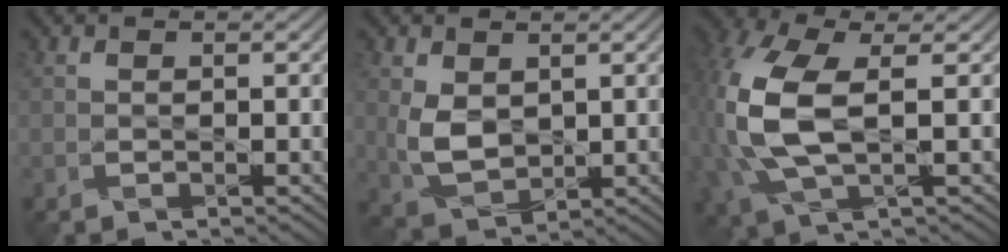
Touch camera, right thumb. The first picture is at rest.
{"total": 5.1, "force": [0.9, 3.6, 3.6], "torque": [-0.089, -0.006, 0.023]}
{"total": 11.2, "force": [0.8, 5.9, 9.4], "torque": [-0.263, 0.002, 0.021]}